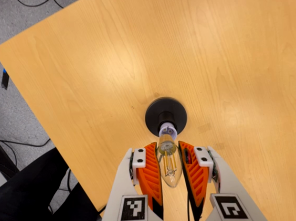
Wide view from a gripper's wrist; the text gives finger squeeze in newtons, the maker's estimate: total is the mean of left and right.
{"total": 20.4, "left": 21.5, "right": 19.3}